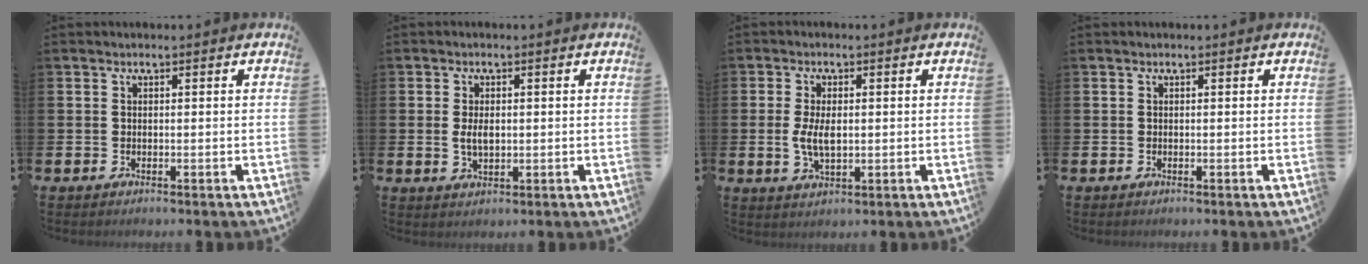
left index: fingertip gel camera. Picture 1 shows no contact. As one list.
[{"total": 2.9, "force": [0.2, 1.5, 2.4], "torque": [-0.035, 0.002, -0.001]}, {"total": 4.4, "force": [0.1, 2.2, 3.8], "torque": [-0.069, -0.001, -0.004]}, {"total": 0.0}]